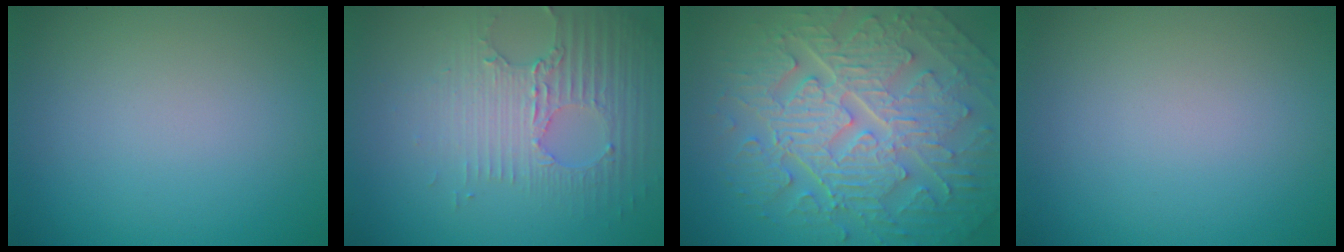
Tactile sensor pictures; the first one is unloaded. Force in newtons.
{"total": 3.5, "press": 3.3, "slide": 1.2}
{"total": 9.9, "press": 6.6, "slide": 7.3}
{"total": 0.0}